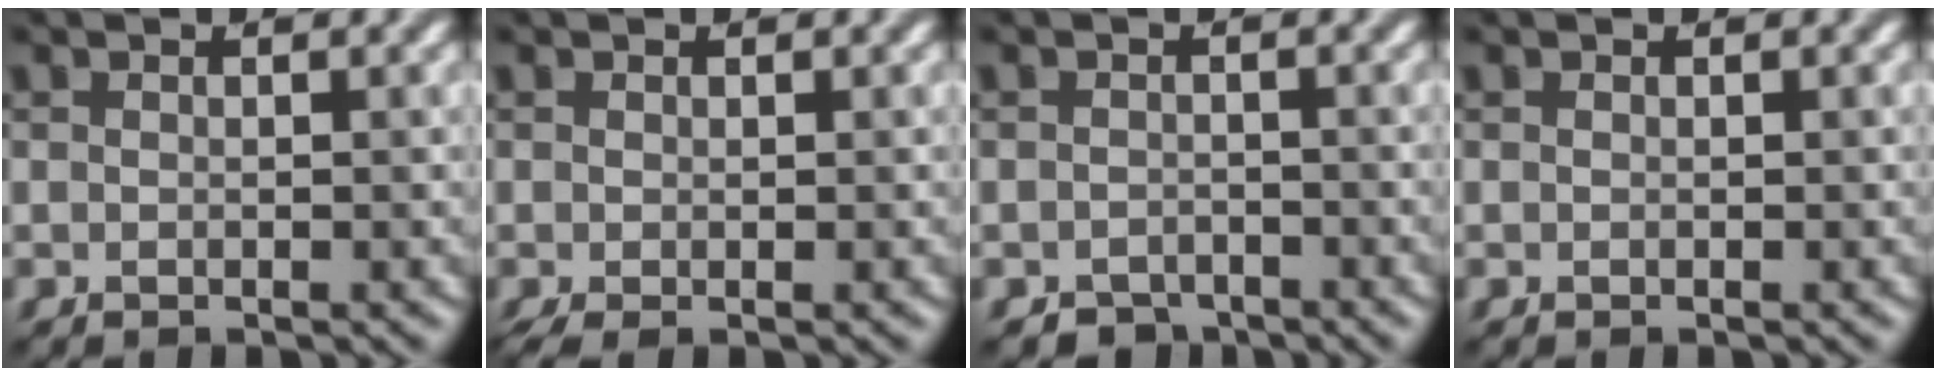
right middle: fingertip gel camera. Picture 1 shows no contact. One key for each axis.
{"total": 1.2, "fx": -0.4, "fy": 0.3, "fz": 1.0, "tx": -0.026, "ty": -0.007, "tz": -0.009}
{"total": 1.6, "fx": -1.4, "fy": 0.8, "fz": 0.0, "tx": 0.006, "ty": 0.003, "tz": -0.027}
{"total": 0.0}